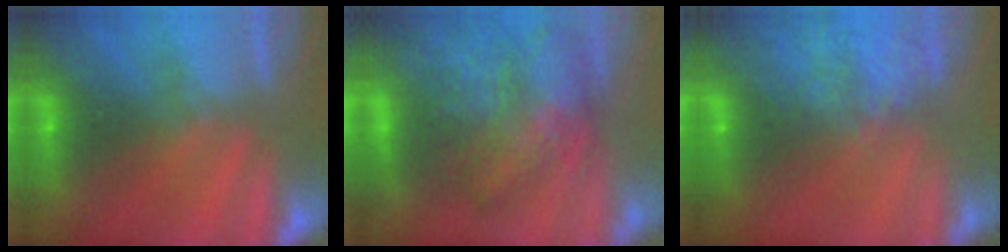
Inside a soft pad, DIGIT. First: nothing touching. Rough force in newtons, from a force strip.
{"total": 8.6}
{"total": 7.1}